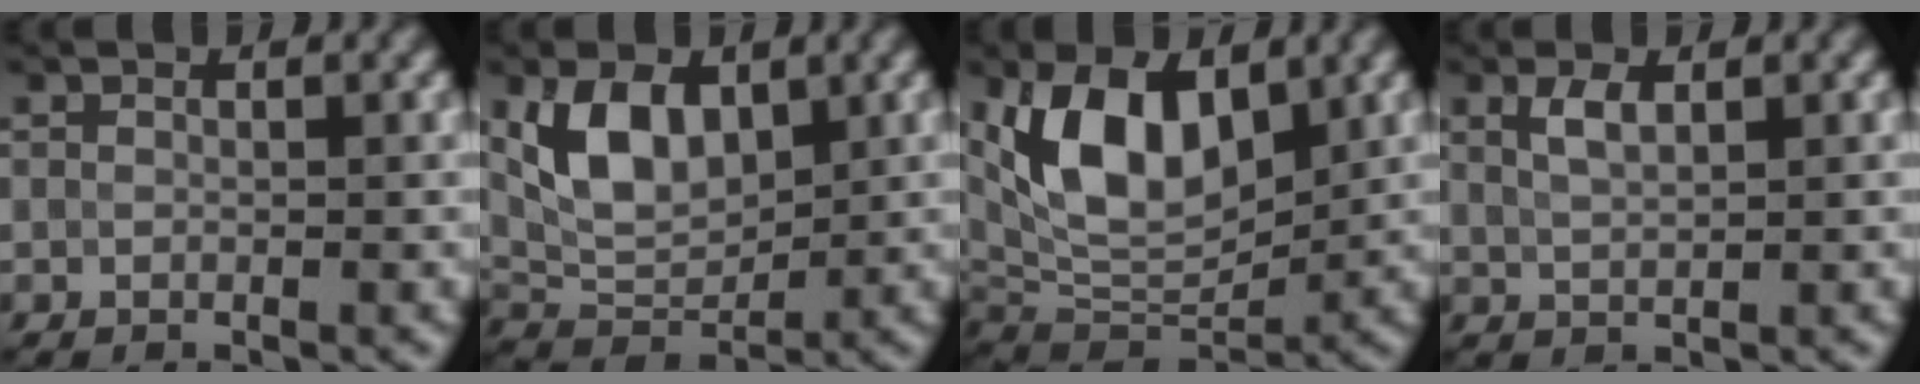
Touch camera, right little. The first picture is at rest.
{"total": 5.9, "force": [2.0, 3.4, 4.3], "torque": [-0.082, -0.001, 0.037]}
{"total": 9.1, "force": [3.0, 4.9, 7.1], "torque": [-0.137, -0.004, 0.048]}
{"total": 2.0, "force": [1.0, 0.8, 1.5], "torque": [-0.034, 0.002, 0.023]}